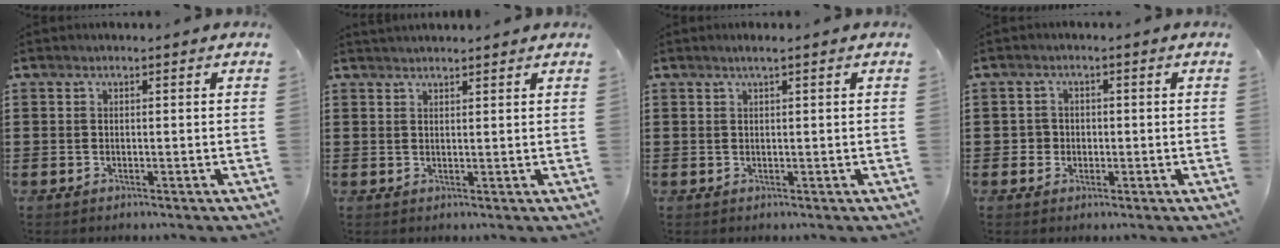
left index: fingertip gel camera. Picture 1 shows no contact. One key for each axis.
{"total": 1.3, "fx": 1.3, "fy": -0.1, "fz": 0.2, "tx": -0.006, "ty": 0.000, "tz": 0.025}
{"total": 1.0, "fx": 0.5, "fy": -0.1, "fz": 0.8, "tx": -0.015, "ty": -0.001, "tz": 0.009}
{"total": 1.8, "fx": -0.3, "fy": 1.8, "fz": 0.4, "tx": -0.015, "ty": 0.004, "tz": -0.008}